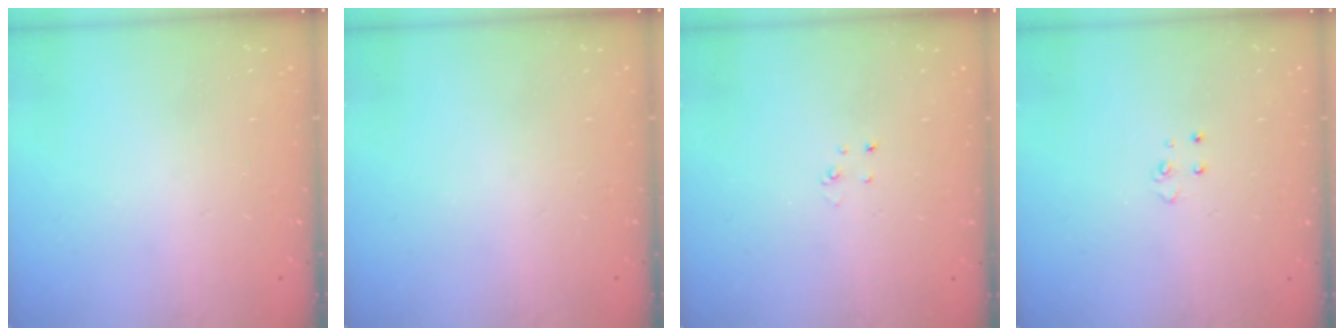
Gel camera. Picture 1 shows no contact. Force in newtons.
{"total": 0.0}
{"total": 2.0, "press": 2.0, "slide": 0.2}
{"total": 4.0, "press": 3.9, "slide": 0.4}